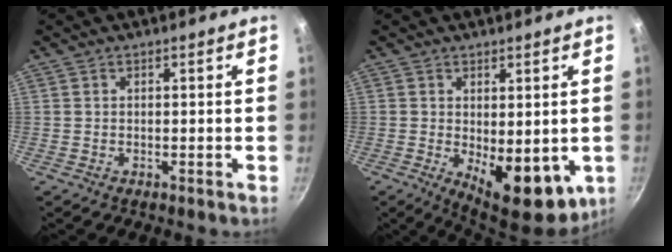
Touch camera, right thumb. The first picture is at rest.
{"total": 11.4, "force": [-1.5, 5.6, 9.9], "torque": [-0.110, -0.015, -0.006]}